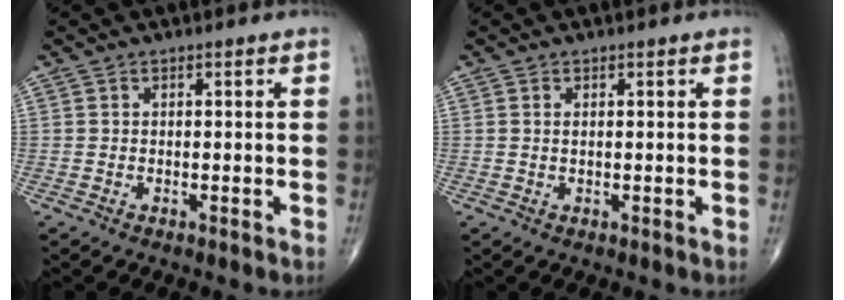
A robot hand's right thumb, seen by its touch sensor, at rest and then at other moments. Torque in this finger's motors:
{"motor_torque": [-0.30, 0.10, 0.17, 0.16, -0.02]}